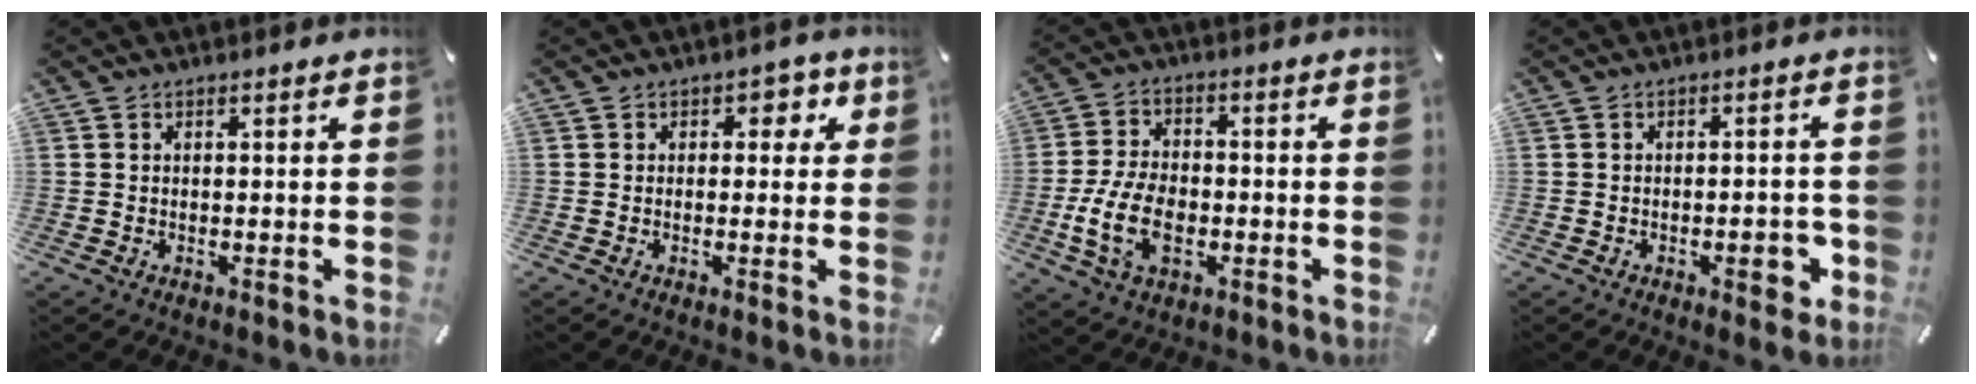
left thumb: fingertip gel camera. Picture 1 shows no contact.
{"total": 2.9, "force": [0.3, 2.2, 1.8], "torque": [-0.016, 0.002, -0.004]}
{"total": 11.2, "force": [-3.2, 7.5, 7.7], "torque": [-0.175, 0.007, -0.056]}
{"total": 5.3, "force": [-1.9, 2.2, 4.5], "torque": [-0.059, 0.008, -0.029]}